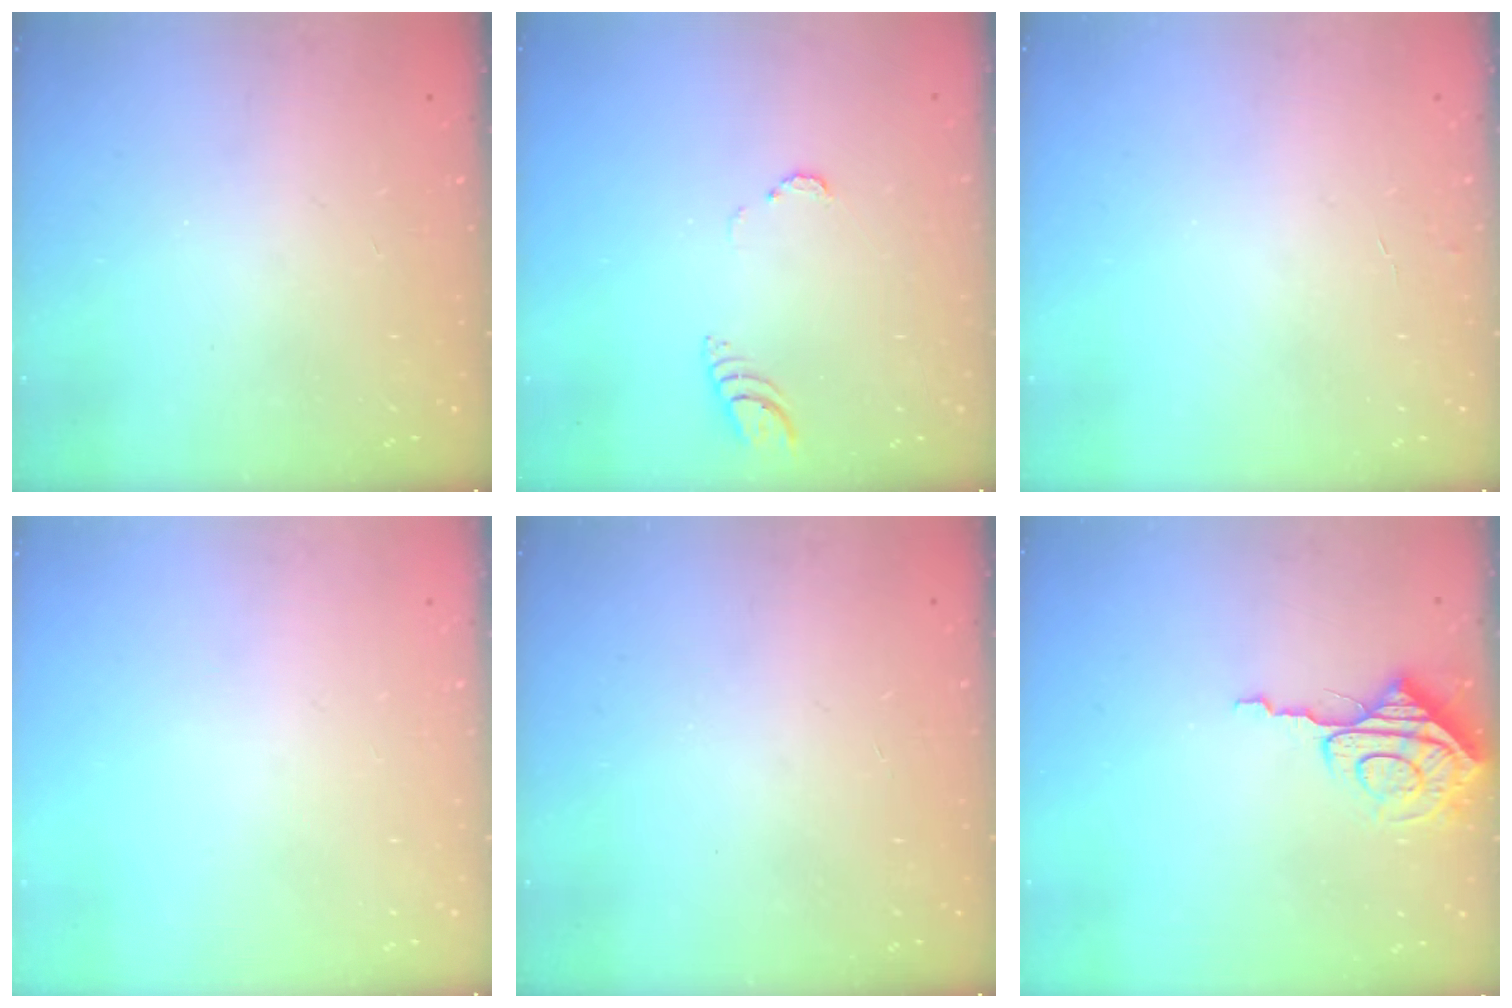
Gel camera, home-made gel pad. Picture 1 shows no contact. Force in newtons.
{"total": 3.3, "press": 3.3, "slide": 0.4}
{"total": 2.5, "press": 2.5, "slide": 0.2}
{"total": 0.0}
{"total": 0.0}
{"total": 8.5, "press": 8.5, "slide": 0.5}